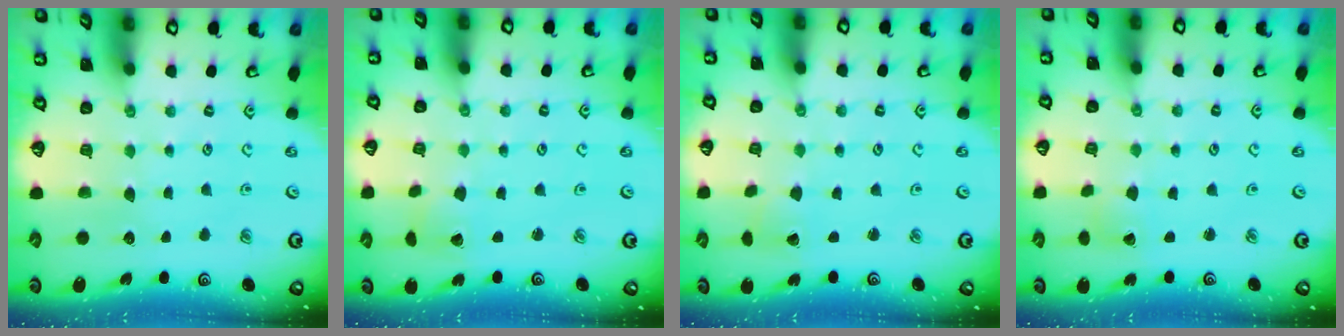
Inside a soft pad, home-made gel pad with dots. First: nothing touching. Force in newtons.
{"total": 2.9, "press": 2.9, "slide": 0.2}
{"total": 2.8, "press": 2.8, "slide": 0.1}
{"total": 0.8, "press": 0.8, "slide": 0.0}